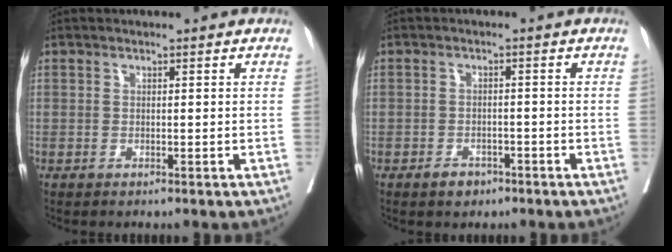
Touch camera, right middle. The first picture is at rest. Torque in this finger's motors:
{"motor_torque": [0.11, -0.11, 0.03, 0.00]}